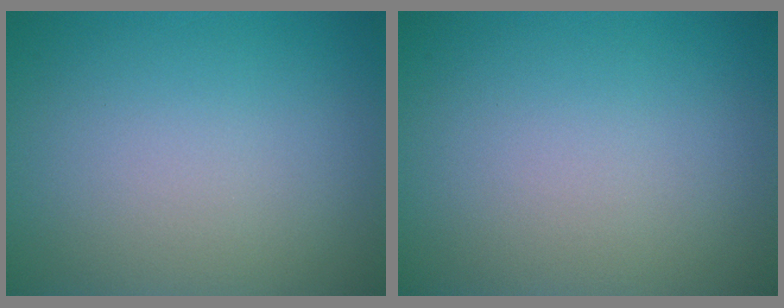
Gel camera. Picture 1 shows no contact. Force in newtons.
{"total": 0.0}